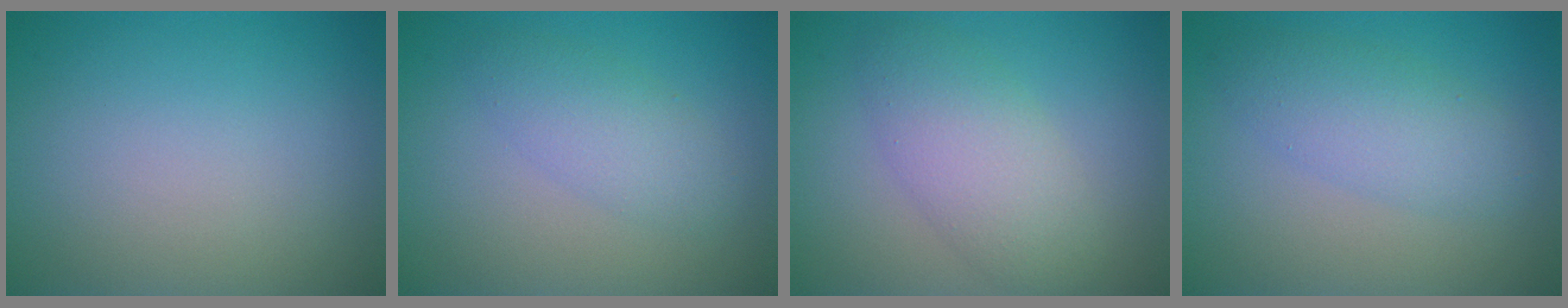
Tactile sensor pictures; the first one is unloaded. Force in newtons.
{"total": 2.8, "press": 2.8, "slide": 0.1}
{"total": 4.5, "press": 4.5, "slide": 0.1}
{"total": 3.7, "press": 3.7, "slide": 0.1}